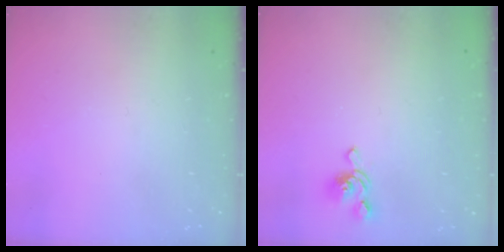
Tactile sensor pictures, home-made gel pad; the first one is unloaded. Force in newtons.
{"total": 1.5, "press": 1.2, "slide": 1.0}